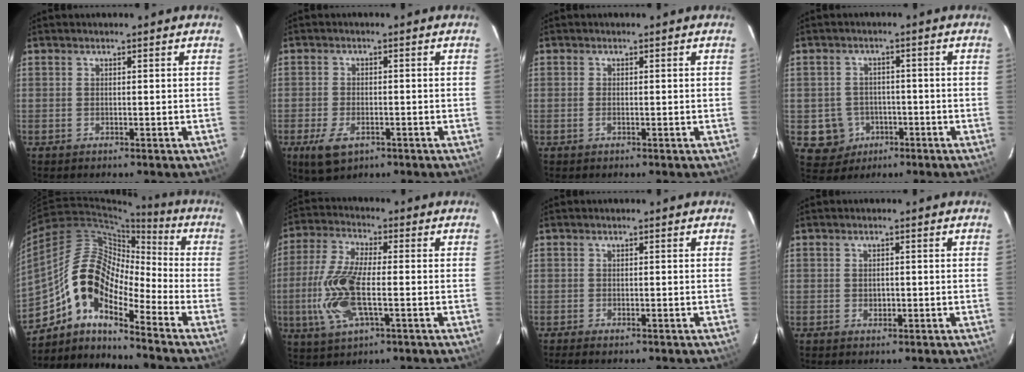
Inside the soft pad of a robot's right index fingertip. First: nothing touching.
{"total": 6.2, "force": [-3.1, 3.3, 4.2], "torque": [-0.100, -0.014, -0.051]}
{"total": 0.8, "force": [-0.3, 0.3, 0.7], "torque": [-0.016, 0.000, -0.006]}
{"total": 6.5, "force": [-2.2, 6.0, 1.0], "torque": [-0.036, 0.019, -0.018]}
{"total": 13.4, "force": [-8.1, 5.4, 9.3], "torque": [-0.152, 0.017, -0.171]}
{"total": 13.6, "force": [-2.8, 4.7, 12.4], "torque": [-0.273, -0.004, -0.058]}
{"total": 1.5, "force": [-1.2, 0.4, 0.8], "torque": [-0.019, -0.004, -0.021]}
{"total": 1.7, "force": [-0.3, 1.2, 1.1], "torque": [-0.018, 0.003, -0.004]}